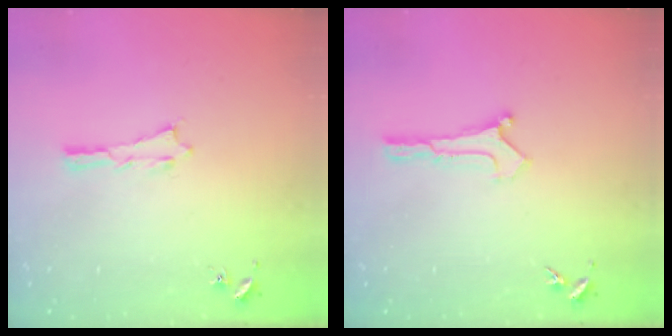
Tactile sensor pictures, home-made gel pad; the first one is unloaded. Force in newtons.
{"total": 0.0}